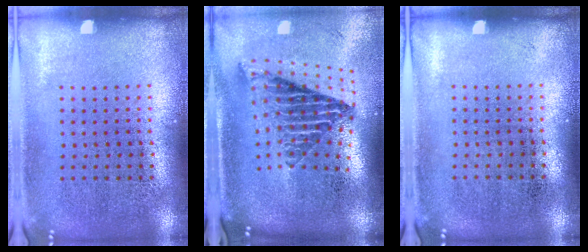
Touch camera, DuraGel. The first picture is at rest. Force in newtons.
{"total": 2.6, "press": 1.6, "slide": 2.0}
{"total": 0.0}